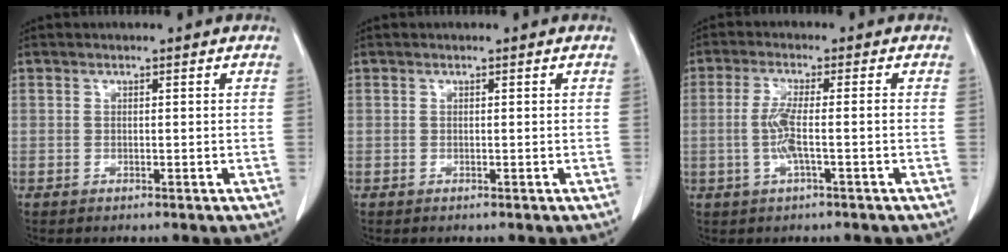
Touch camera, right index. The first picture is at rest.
{"total": 0.0}
{"total": 4.7, "force": [-1.0, 0.2, 4.6], "torque": [-0.101, 0.000, -0.021]}